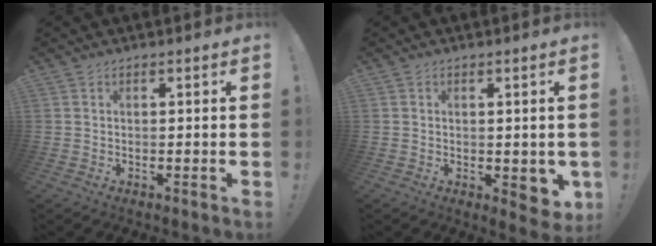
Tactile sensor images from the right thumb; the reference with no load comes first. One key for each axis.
{"total": 4.7, "fx": -0.5, "fy": 2.8, "fz": 3.8, "tx": -0.029, "ty": -0.002, "tz": -0.003}